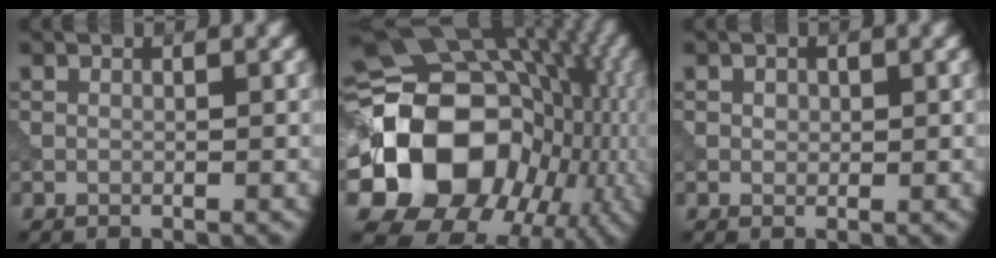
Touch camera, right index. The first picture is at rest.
{"total": 19.8, "force": [-2.6, 16.1, 11.2], "torque": [-0.209, -0.015, -0.049]}
{"total": 0.7, "force": [0.3, 0.6, 0.3], "torque": [-0.006, -0.002, 0.006]}